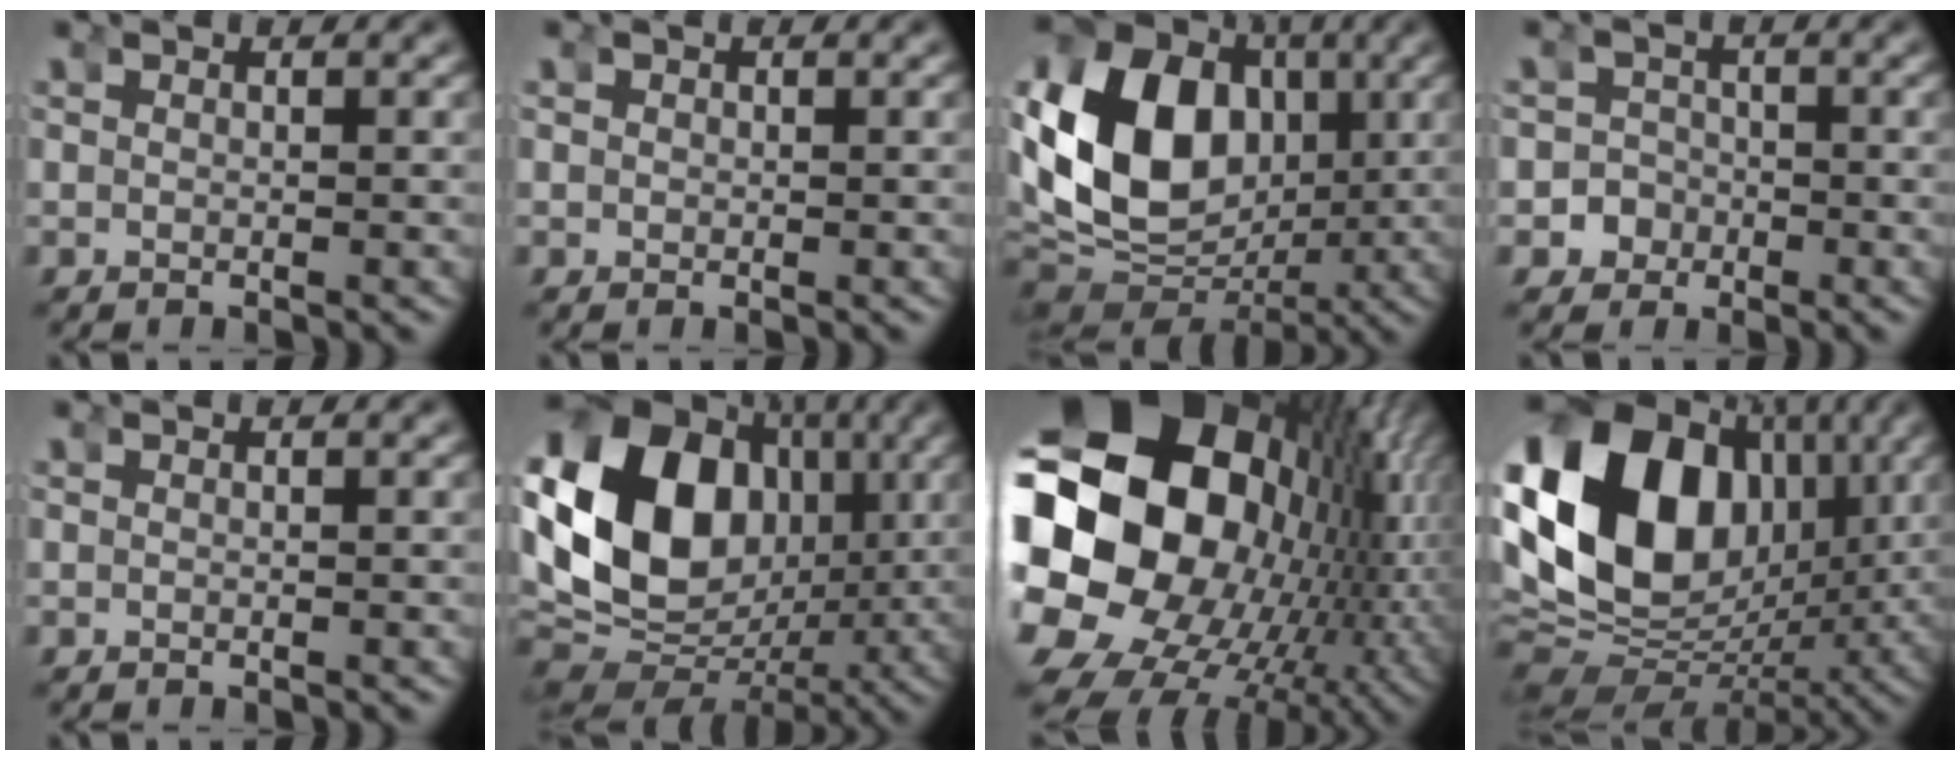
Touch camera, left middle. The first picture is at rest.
{"total": 0.7, "force": [0.1, 0.7, 0.2], "torque": [-0.006, 0.000, 0.003]}
{"total": 18.3, "force": [1.4, 14.3, 11.4], "torque": [-0.217, -0.022, 0.028]}
{"total": 5.7, "force": [-2.0, 5.2, 0.7], "torque": [-0.027, -0.017, -0.039]}
{"total": 0.0}
{"total": 20.2, "force": [1.0, 15.6, 12.8], "torque": [-0.245, -0.030, 0.020]}
{"total": 33.0, "force": [2.0, 24.0, 22.5], "torque": [-0.389, -0.038, 0.026]}
{"total": 21.8, "force": [2.3, 16.1, 14.5], "torque": [-0.270, -0.014, 0.038]}